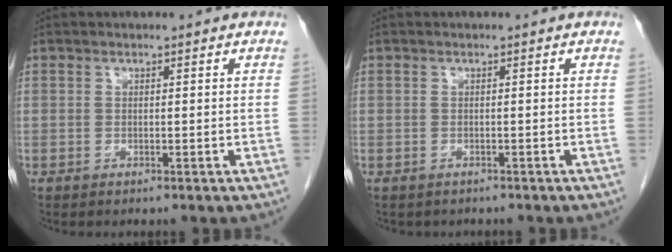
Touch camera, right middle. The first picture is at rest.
{"total": 1.7, "force": [-1.5, 0.8, 0.3], "torque": [-0.018, -0.004, -0.018]}